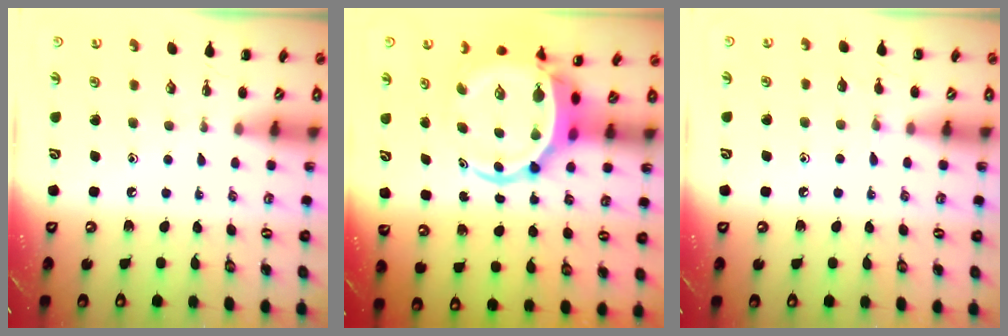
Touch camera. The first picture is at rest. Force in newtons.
{"total": 7.1, "press": 6.9, "slide": 2.0}
{"total": 4.6, "press": 4.4, "slide": 1.5}